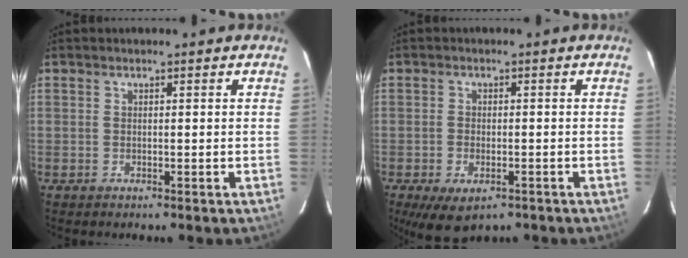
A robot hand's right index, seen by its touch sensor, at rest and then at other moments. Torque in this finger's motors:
{"motor_torque": [0.71, -0.42, 0.20, 0.06]}